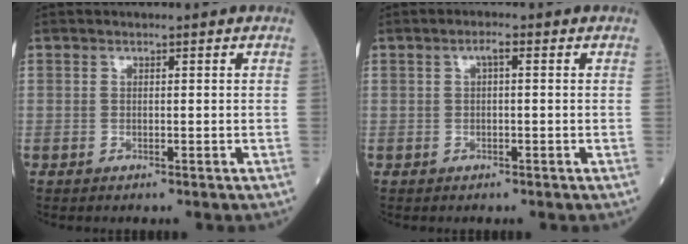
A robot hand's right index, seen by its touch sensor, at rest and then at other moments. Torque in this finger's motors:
{"motor_torque": [0.25, 0.05, 0.12, 0.03]}